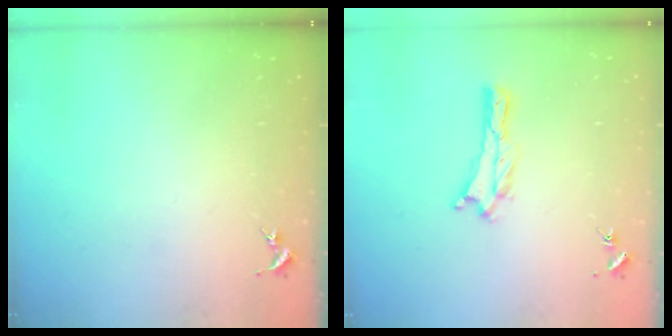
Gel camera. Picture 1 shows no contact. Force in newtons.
{"total": 0.0}